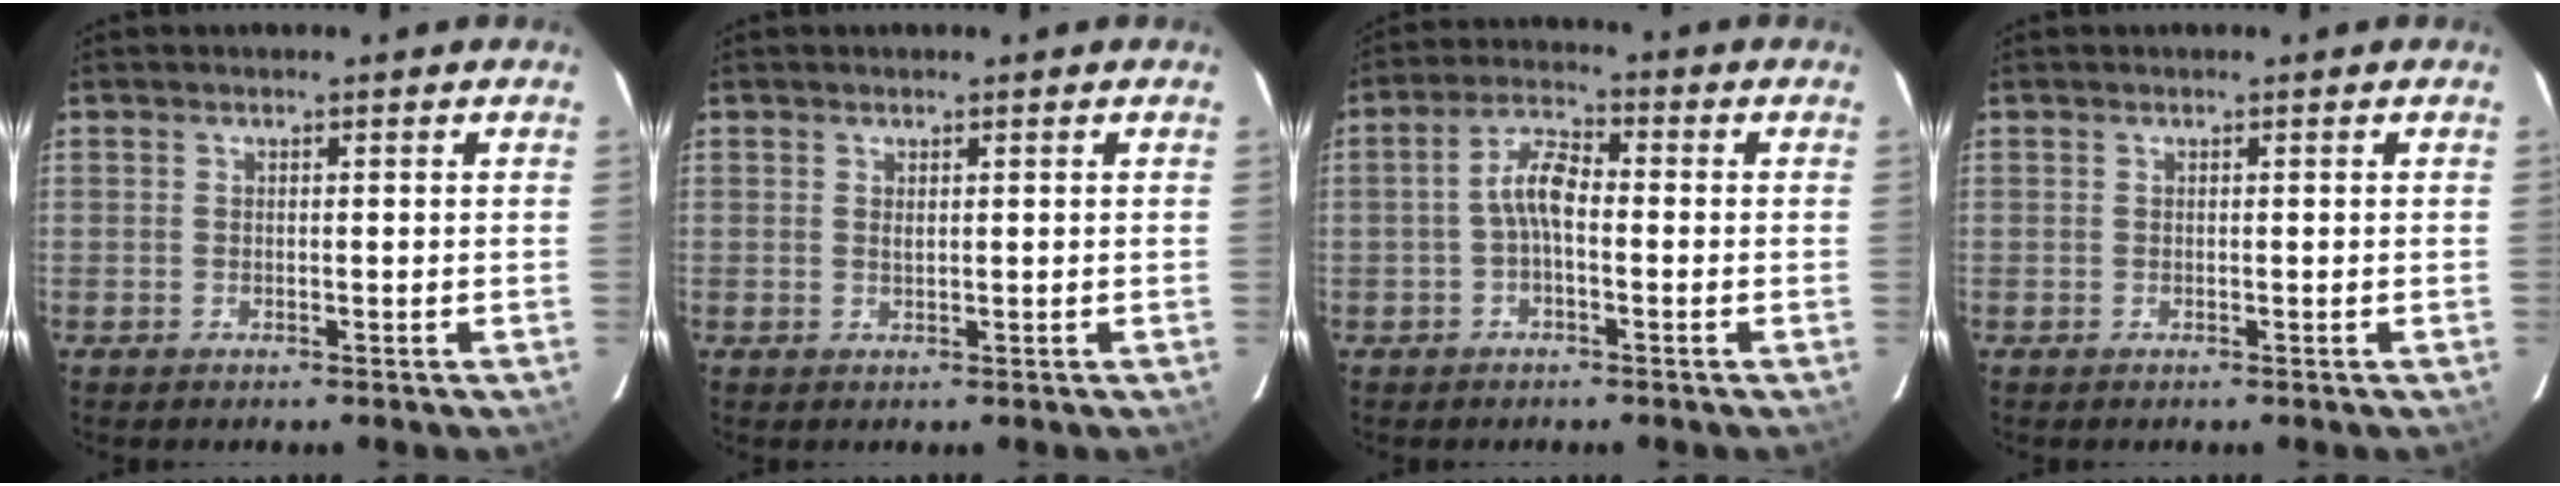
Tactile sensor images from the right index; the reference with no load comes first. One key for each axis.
{"total": 0.7, "fx": 0.4, "fy": 0.2, "fz": 0.5, "tx": -0.010, "ty": 0.002, "tz": 0.008}
{"total": 5.1, "fx": -1.1, "fy": 2.1, "fz": 4.5, "tx": -0.094, "ty": 0.019, "tz": -0.023}
{"total": 0.0}